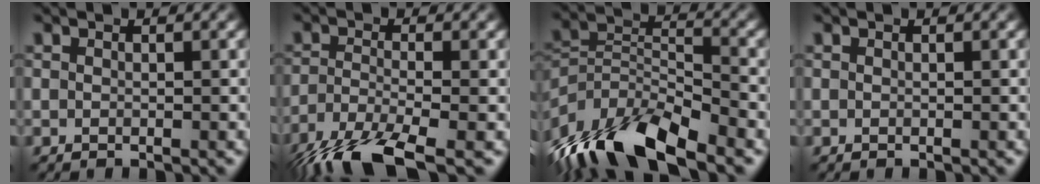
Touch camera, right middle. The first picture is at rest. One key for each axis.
{"total": 7.2, "fx": -5.1, "fy": 1.7, "fz": 4.8, "tx": -0.096, "ty": -0.016, "tz": -0.104}
{"total": 12.0, "fx": -8.9, "fy": 4.0, "fz": 7.1, "tx": -0.138, "ty": 0.000, "tz": -0.170}
{"total": 0.0}